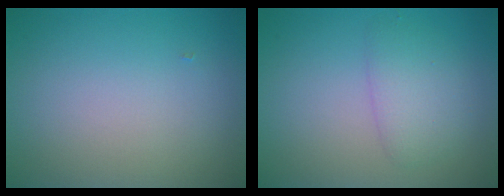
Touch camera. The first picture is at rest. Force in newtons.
{"total": 2.6, "press": 2.6, "slide": 0.1}